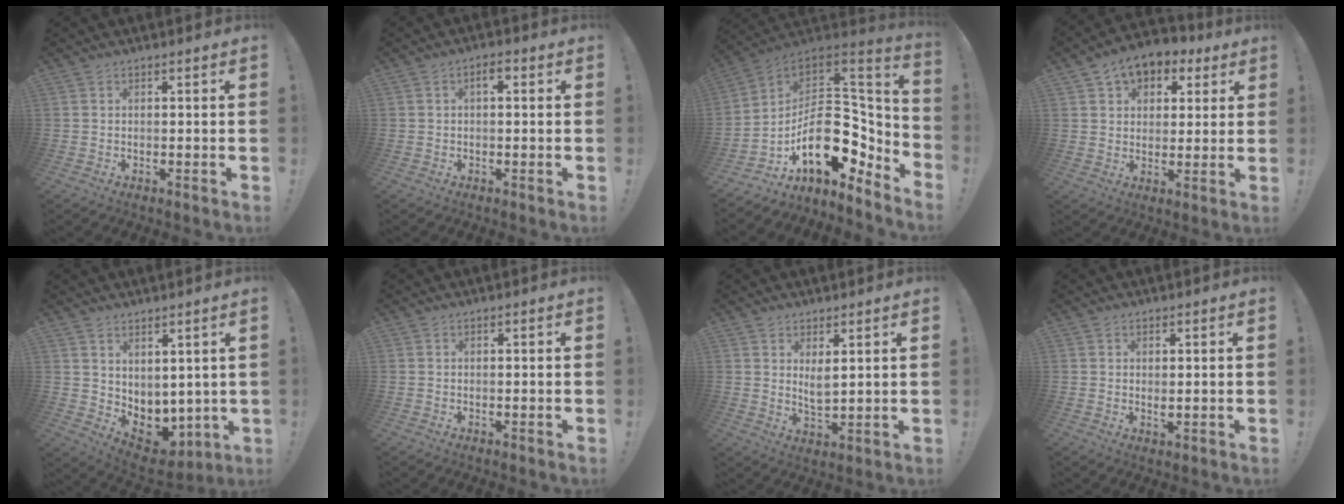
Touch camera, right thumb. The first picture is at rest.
{"total": 4.0, "force": [0.7, 2.1, 3.4], "torque": [-0.041, 0.002, 0.006]}
{"total": 23.0, "force": [-2.9, 14.2, 17.9], "torque": [-0.283, -0.006, -0.029]}
{"total": 8.6, "force": [4.9, 6.2, 3.5], "torque": [-0.050, -0.025, 0.094]}
{"total": 6.5, "force": [2.1, 5.6, 2.5], "torque": [-0.027, -0.032, 0.057]}
{"total": 0.0}
{"total": 4.8, "force": [2.9, 1.7, 3.4], "torque": [-0.043, -0.023, 0.047]}
{"total": 1.3, "force": [0.9, 0.5, 0.8], "torque": [0.001, -0.010, 0.013]}